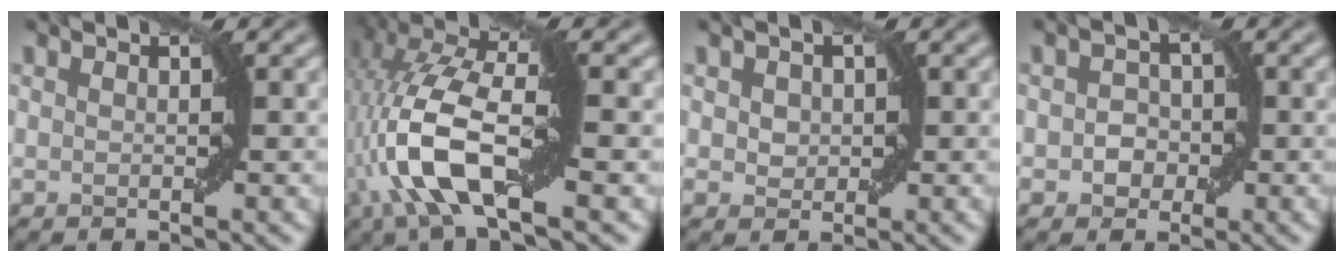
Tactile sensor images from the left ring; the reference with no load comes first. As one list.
[{"total": 9.4, "force": [-2.0, 3.3, 8.6], "torque": [-0.190, 0.016, -0.049]}, {"total": 1.5, "force": [0.3, 1.3, 0.7], "torque": [-0.012, 0.000, 0.006]}, {"total": 2.0, "force": [-0.5, 1.7, 0.9], "torque": [-0.004, 0.003, -0.011]}]